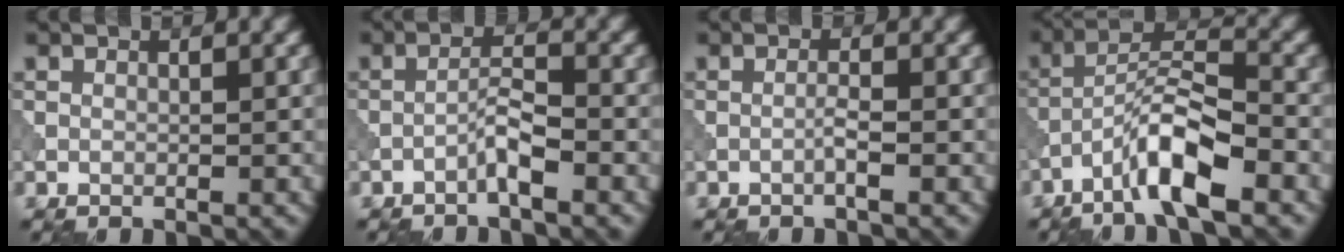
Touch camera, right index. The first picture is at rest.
{"total": 2.1, "force": [-1.3, 0.1, 1.6], "torque": [-0.031, 0.012, -0.029]}
{"total": 1.0, "force": [-0.4, -0.1, 0.9], "torque": [-0.017, 0.006, -0.011]}
{"total": 6.2, "force": [-3.6, 1.2, 4.8], "torque": [-0.089, 0.014, -0.074]}